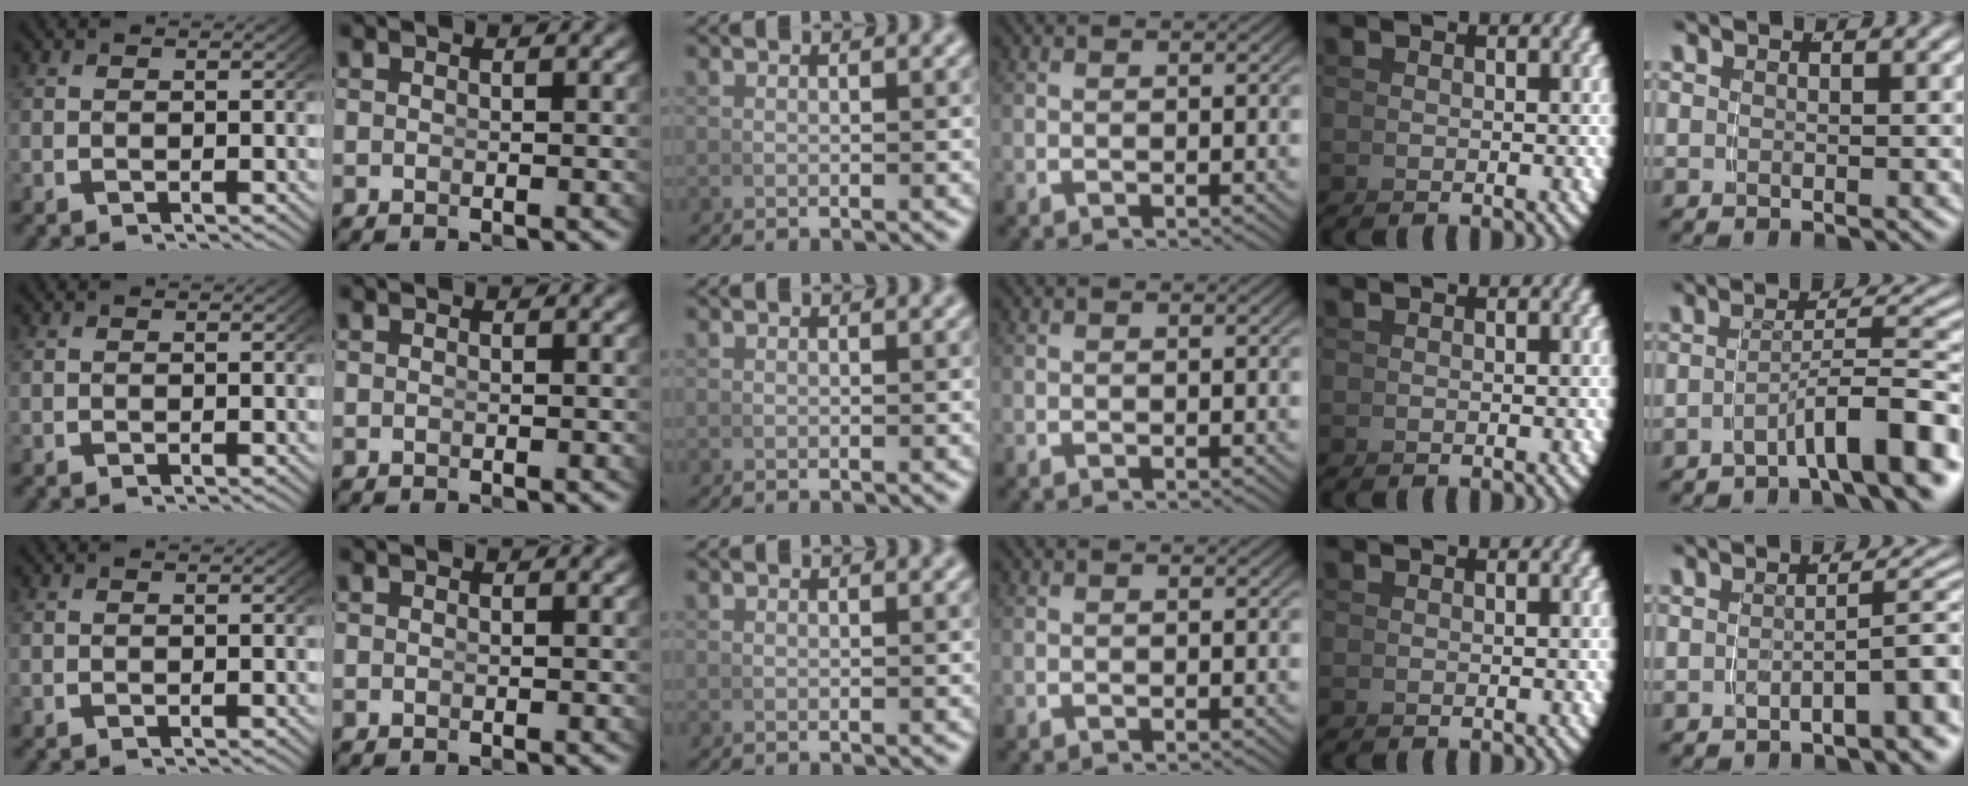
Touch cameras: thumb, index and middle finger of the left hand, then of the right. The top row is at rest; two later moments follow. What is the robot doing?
{"motion": "lift_and_place", "object": "dispenser bottle"}